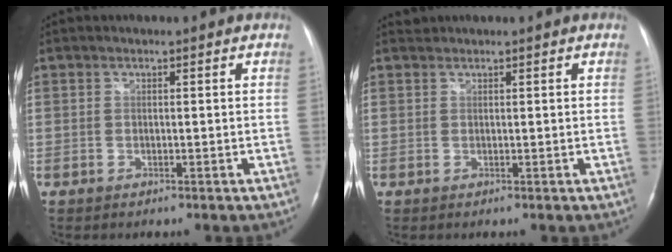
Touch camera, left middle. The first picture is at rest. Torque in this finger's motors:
{"motor_torque": [-0.17, 0.17, -0.11, 0.01]}